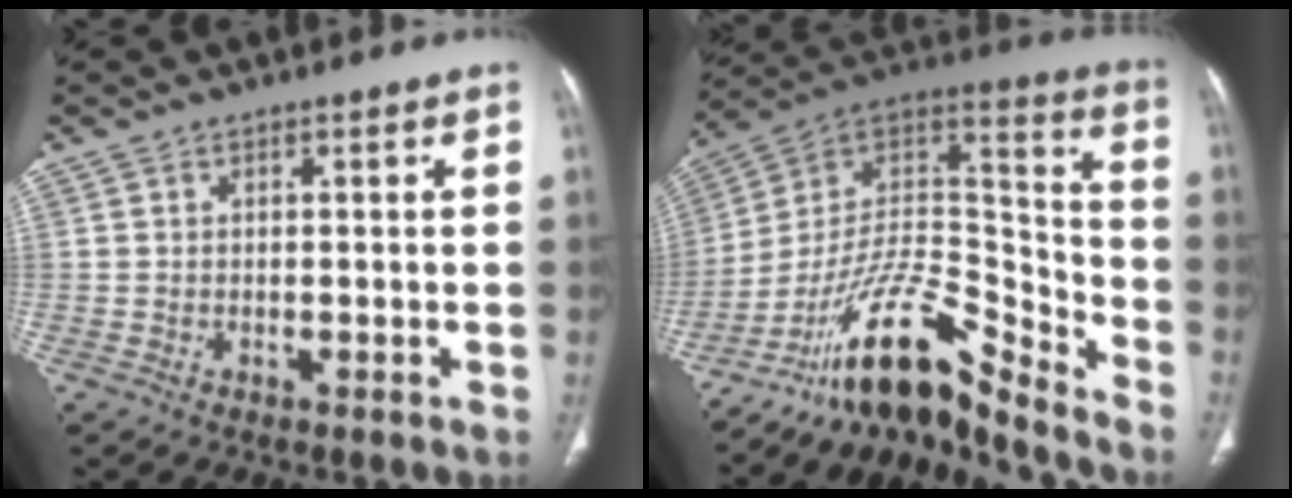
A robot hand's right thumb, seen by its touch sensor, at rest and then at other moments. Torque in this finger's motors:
{"motor_torque": [0.45, 0.23, 1.41, -1.34, 0.15]}